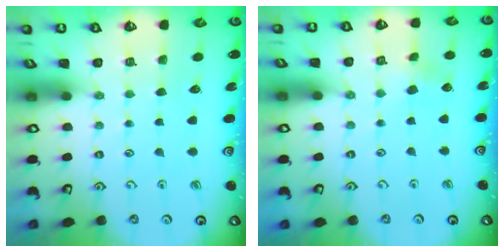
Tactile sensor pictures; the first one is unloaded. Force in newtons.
{"total": 2.9, "press": 2.9, "slide": 0.2}